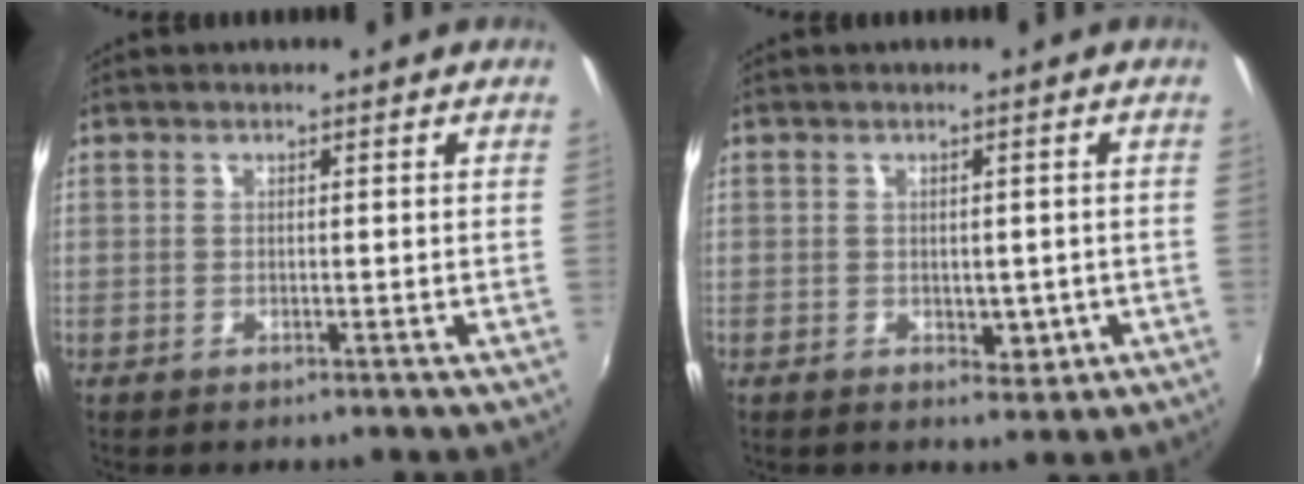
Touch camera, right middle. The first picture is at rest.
{"total": 2.8, "force": [-0.5, 2.3, 1.5], "torque": [-0.019, -0.002, -0.001]}